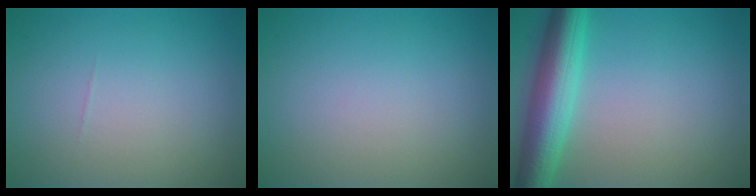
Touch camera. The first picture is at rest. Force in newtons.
{"total": 0.0}
{"total": 6.6, "press": 6.6, "slide": 0.2}